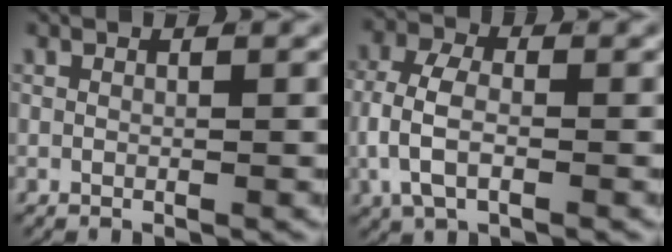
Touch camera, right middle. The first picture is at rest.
{"total": 5.4, "force": [-0.8, 3.5, 4.0], "torque": [-0.097, -0.009, -0.011]}